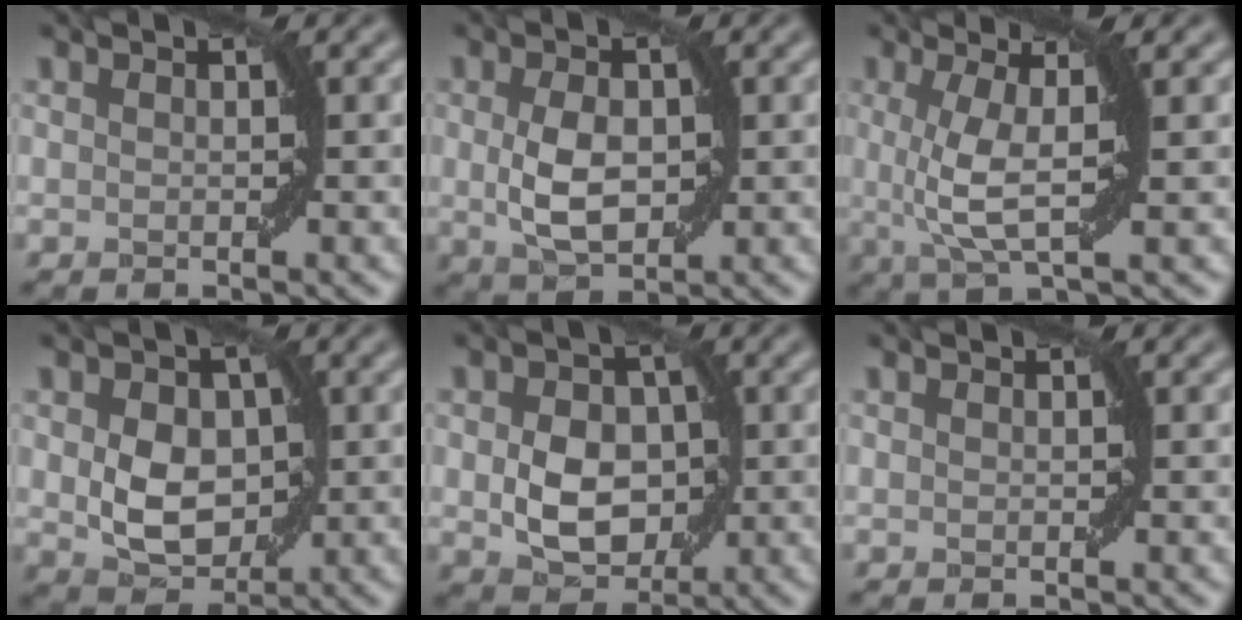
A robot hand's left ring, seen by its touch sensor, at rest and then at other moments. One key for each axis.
{"total": 4.2, "fx": -0.1, "fy": 2.4, "fz": 3.4, "tx": -0.071, "ty": -0.001, "tz": 0.003}
{"total": 4.4, "fx": 0.3, "fy": 0.9, "fz": 4.3, "tx": -0.091, "ty": -0.001, "tz": 0.006}
{"total": 5.4, "fx": 0.0, "fy": 3.8, "fz": 3.8, "tx": -0.069, "ty": -0.007, "tz": 0.003}
{"total": 5.3, "fx": -0.6, "fy": 3.8, "fz": 3.7, "tx": -0.065, "ty": -0.004, "tz": -0.007}
{"total": 0.0}